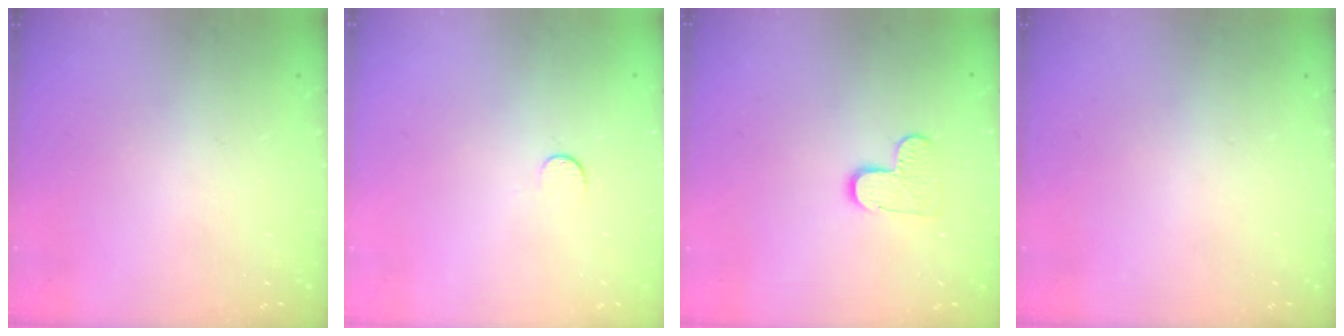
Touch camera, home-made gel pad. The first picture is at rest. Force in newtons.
{"total": 3.3, "press": 3.2, "slide": 0.3}
{"total": 6.8, "press": 6.8, "slide": 0.2}
{"total": 0.0}